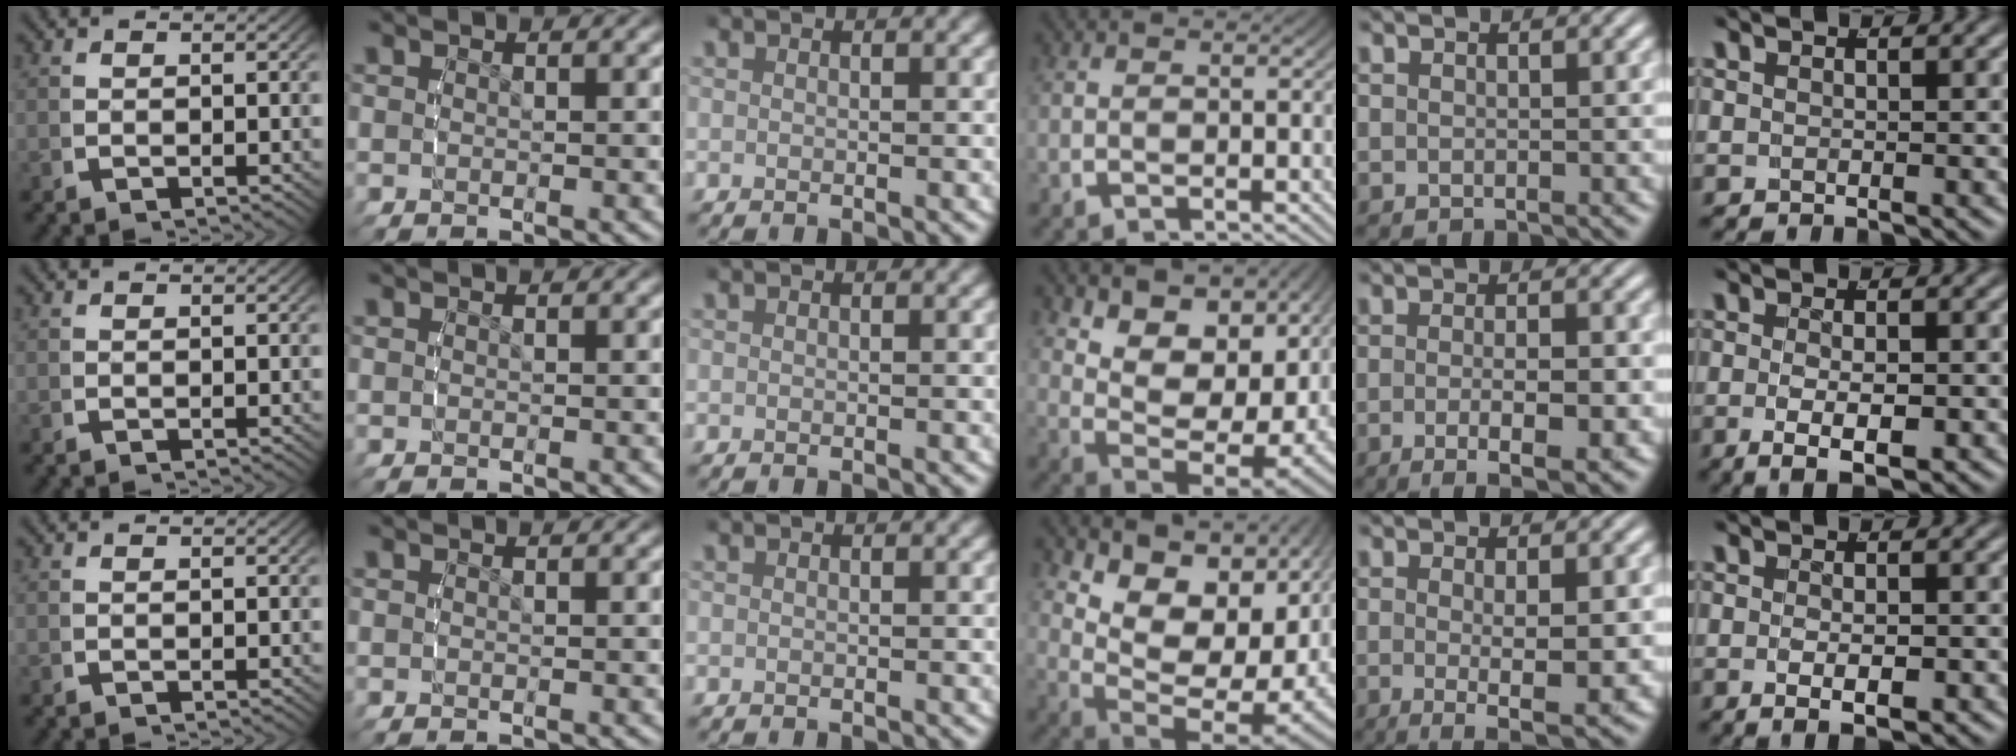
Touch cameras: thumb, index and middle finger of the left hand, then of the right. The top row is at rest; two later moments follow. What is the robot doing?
{"motion": "lift_and_place", "object": "bandage"}